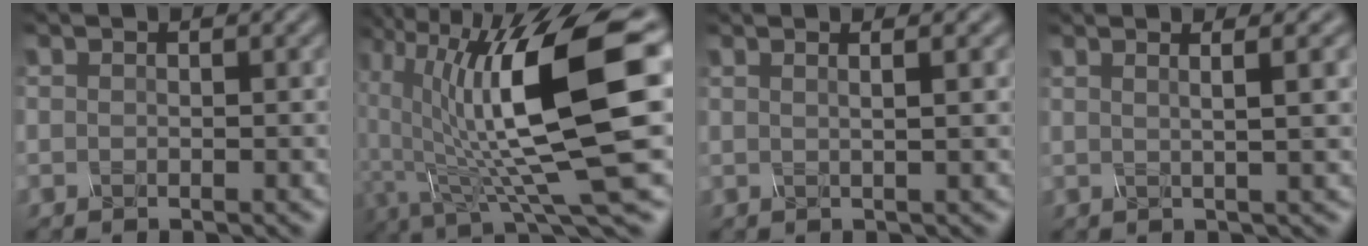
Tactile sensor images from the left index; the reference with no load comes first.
{"total": 14.3, "force": [1.3, 3.9, 13.7], "torque": [-0.239, -0.012, 0.027]}
{"total": 3.8, "force": [1.5, 1.7, 3.1], "torque": [-0.019, 0.022, -0.014]}
{"total": 5.7, "force": [2.3, 2.1, 4.8], "torque": [-0.038, 0.032, -0.002]}